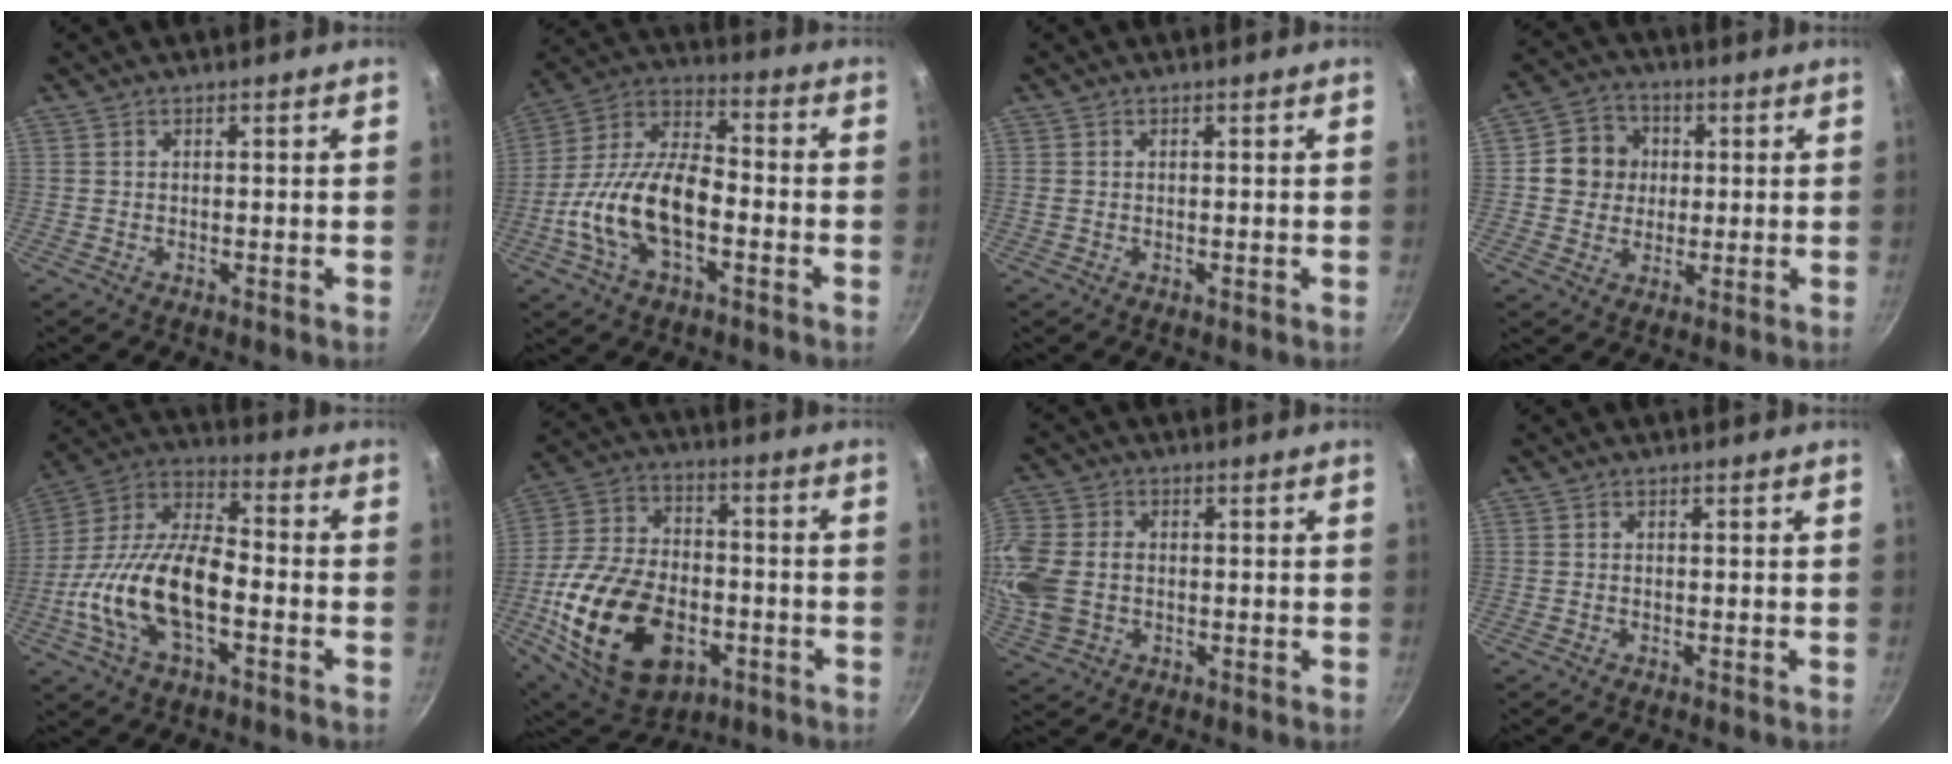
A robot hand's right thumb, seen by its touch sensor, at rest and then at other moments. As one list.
[{"total": 17.3, "force": [-4.7, 8.9, 14.0], "torque": [-0.248, 0.044, -0.103]}, {"total": 0.7, "force": [0.0, 0.7, 0.4], "torque": [-0.007, 0.002, 0.001]}, {"total": 8.5, "force": [1.1, 7.9, 3.1], "torque": [-0.014, 0.010, 0.006]}, {"total": 19.5, "force": [-5.3, 9.6, 16.2], "torque": [-0.295, 0.043, -0.116]}, {"total": 25.5, "force": [-7.5, 16.1, 18.2], "torque": [-0.329, 0.026, -0.118]}, {"total": 11.9, "force": [-0.8, 9.1, 7.6], "torque": [-0.178, 0.006, -0.019]}, {"total": 0.0}]